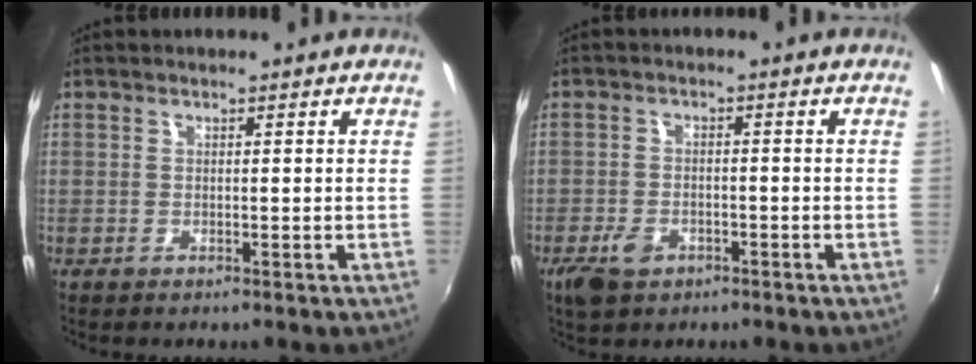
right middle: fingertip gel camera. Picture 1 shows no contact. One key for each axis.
{"total": 5.8, "fx": -3.4, "fy": 3.5, "fz": 3.0, "tx": -0.082, "ty": -0.007, "tz": -0.062}